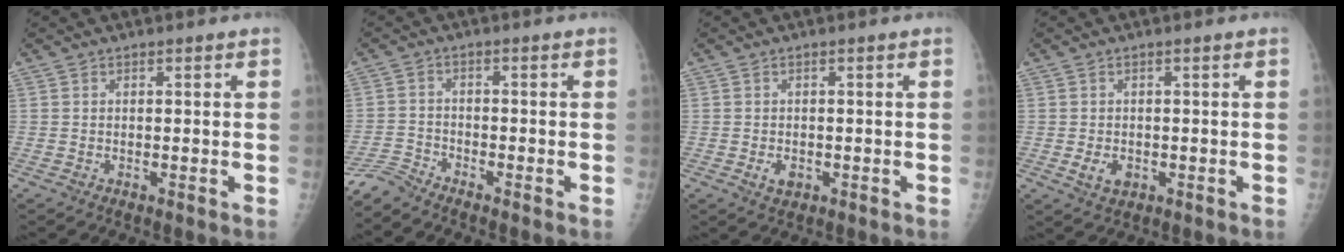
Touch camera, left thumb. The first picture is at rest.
{"total": 3.4, "force": [-3.4, -0.1, -0.3], "torque": [-0.001, -0.001, -0.076]}
{"total": 2.3, "force": [-0.7, 1.6, 1.4], "torque": [-0.017, 0.000, -0.008]}
{"total": 3.1, "force": [-0.7, 2.2, 2.0], "torque": [-0.029, -0.001, -0.007]}